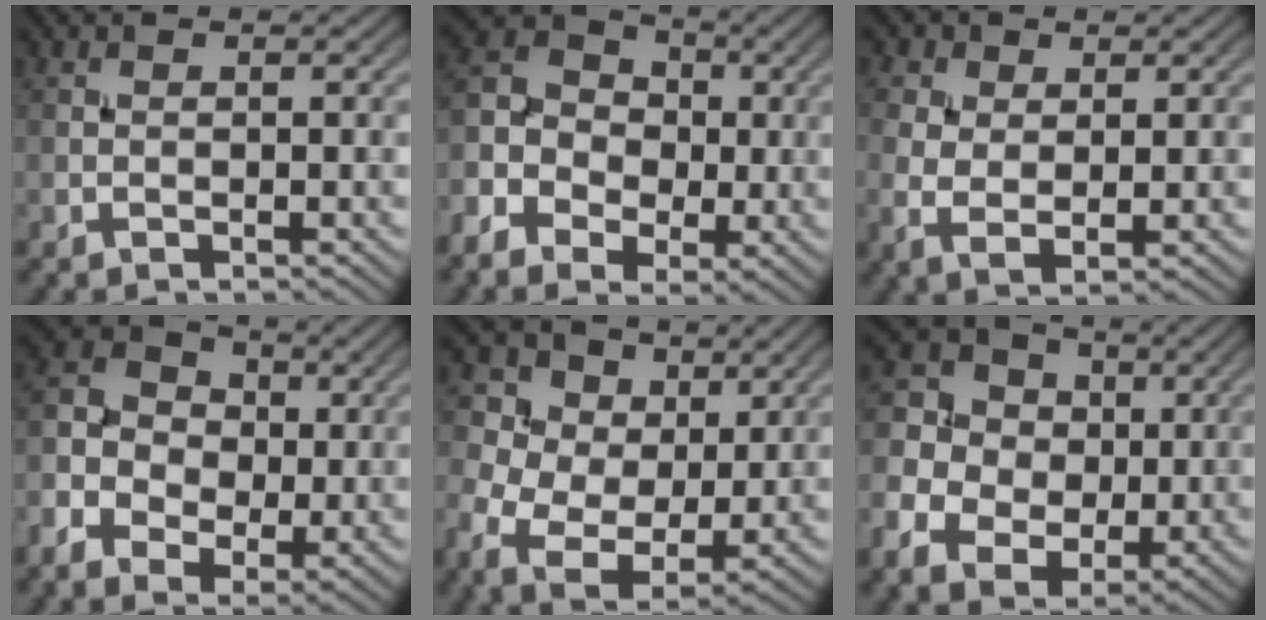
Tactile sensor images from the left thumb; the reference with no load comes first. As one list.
[{"total": 9.5, "force": [-2.8, 7.1, 5.6], "torque": [-0.138, -0.018, -0.055]}, {"total": 4.1, "force": [1.1, 2.4, 3.2], "torque": [-0.077, -0.001, 0.019]}, {"total": 8.9, "force": [-1.6, 6.9, 5.4], "torque": [-0.132, -0.006, -0.041]}, {"total": 10.4, "force": [2.7, 7.9, 6.2], "torque": [-0.162, 0.007, 0.046]}, {"total": 9.8, "force": [-0.4, 8.4, 5.0], "torque": [-0.146, 0.001, -0.017]}]